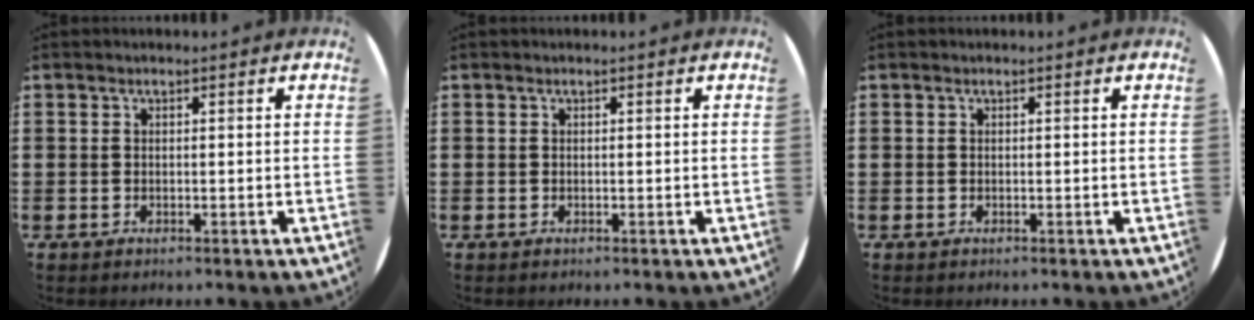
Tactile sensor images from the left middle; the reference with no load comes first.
{"total": 0.0}
{"total": 0.0}